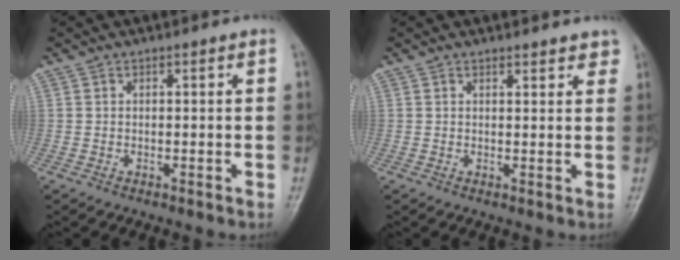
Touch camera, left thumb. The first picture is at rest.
{"total": 3.1, "force": [2.7, 1.1, 1.0], "torque": [0.012, -0.011, 0.025]}